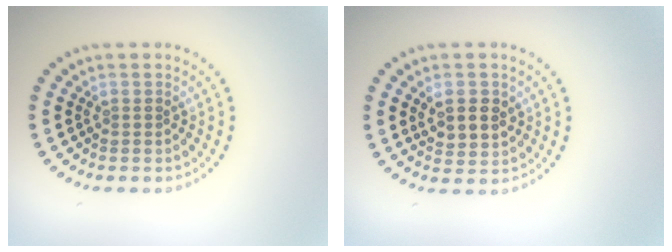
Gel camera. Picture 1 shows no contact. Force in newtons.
{"total": 3.0, "press": 2.9, "slide": 0.6}